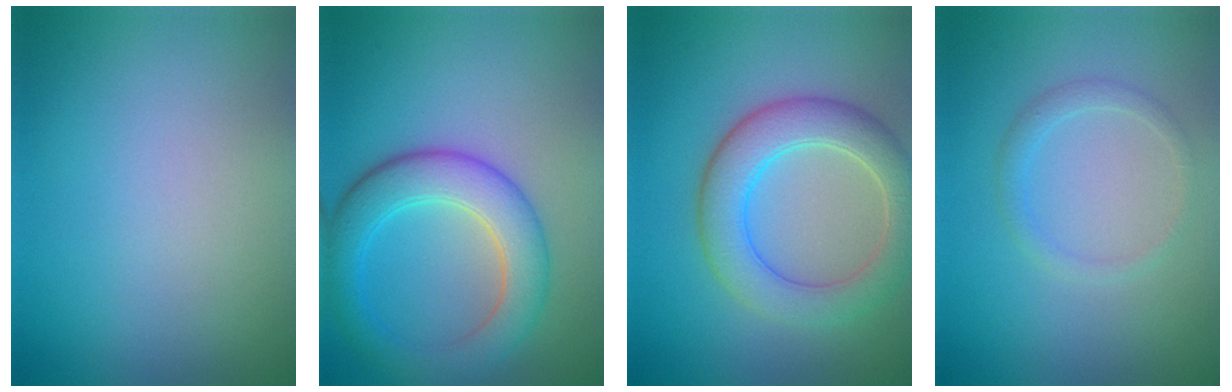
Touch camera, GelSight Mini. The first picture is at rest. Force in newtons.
{"total": 5.7, "press": 5.7, "slide": 0.1}
{"total": 5.9, "press": 5.8, "slide": 0.5}
{"total": 1.4, "press": 1.4, "slide": 0.2}